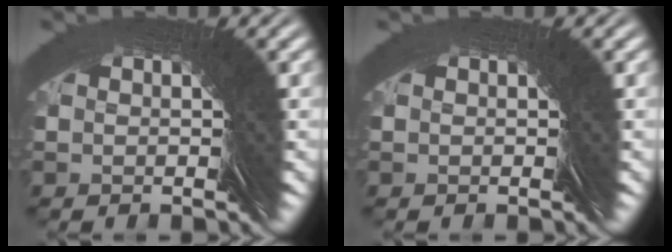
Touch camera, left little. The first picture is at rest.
{"total": 0.0}